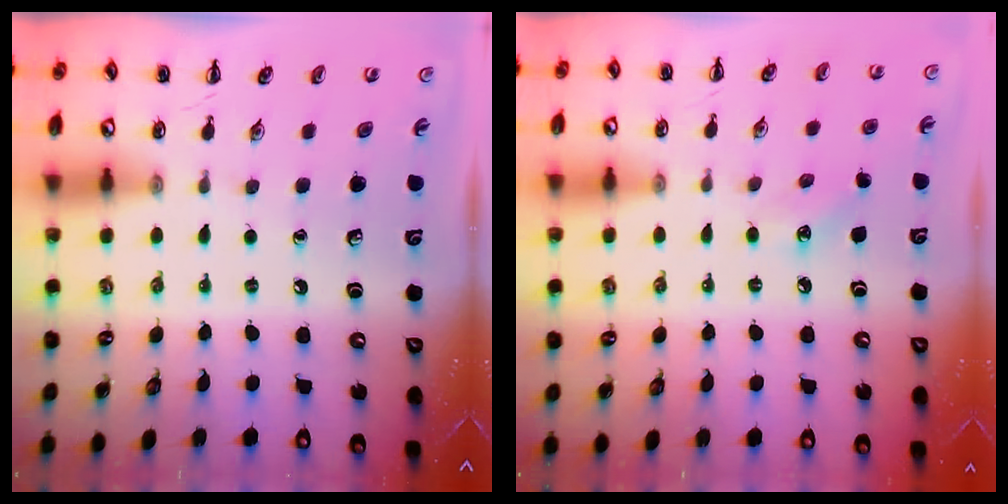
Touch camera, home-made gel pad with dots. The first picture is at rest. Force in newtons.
{"total": 5.9, "press": 5.6, "slide": 1.7}